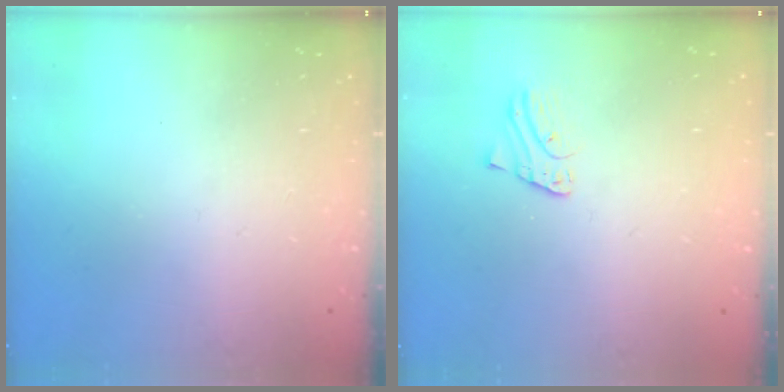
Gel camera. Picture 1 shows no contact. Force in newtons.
{"total": 1.6, "press": 1.6, "slide": 0.1}